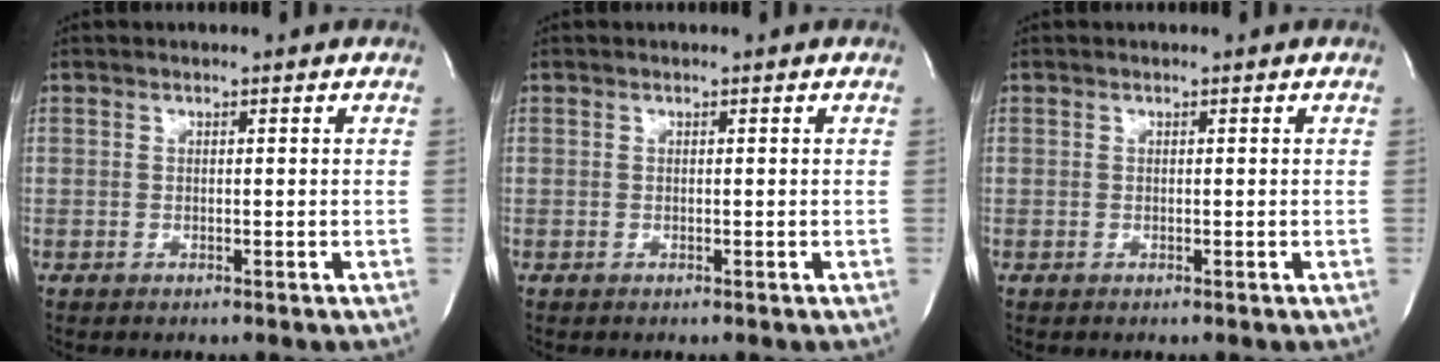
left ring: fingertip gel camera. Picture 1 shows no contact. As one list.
[{"total": 0.0}, {"total": 0.0}]